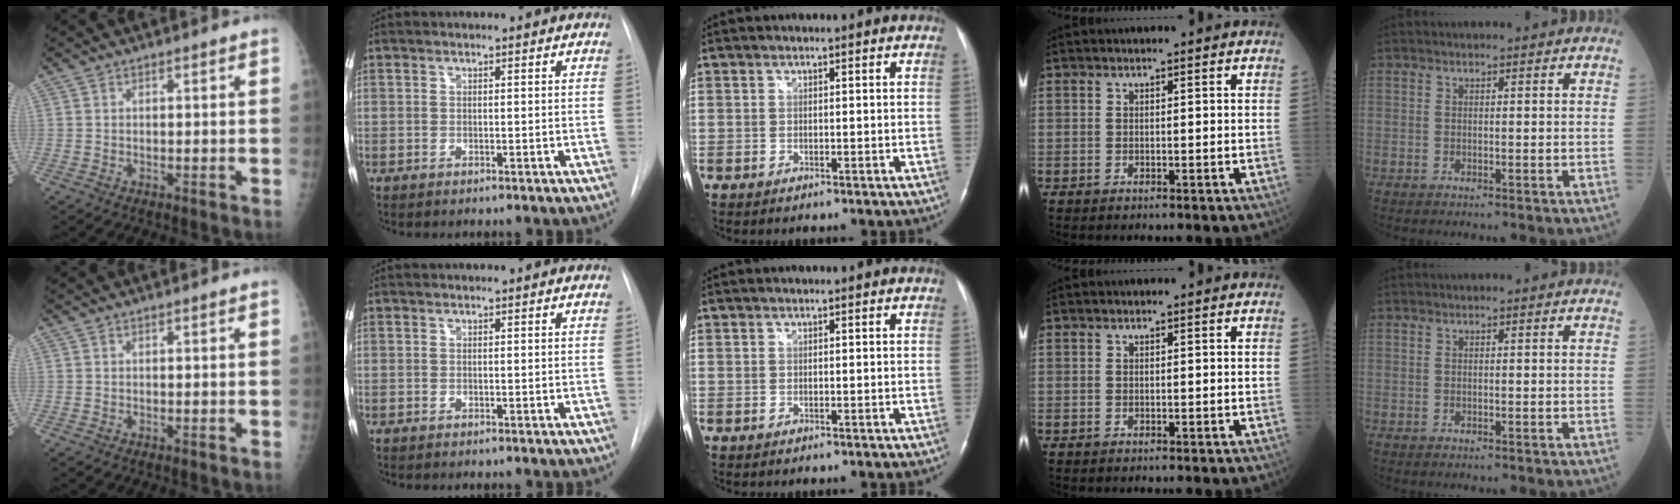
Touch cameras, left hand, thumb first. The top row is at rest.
{}